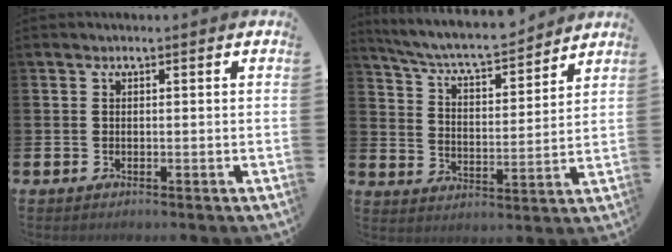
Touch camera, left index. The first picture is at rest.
{"total": 7.0, "force": [6.6, 0.8, 2.1], "torque": [-0.076, -0.048, 0.114]}